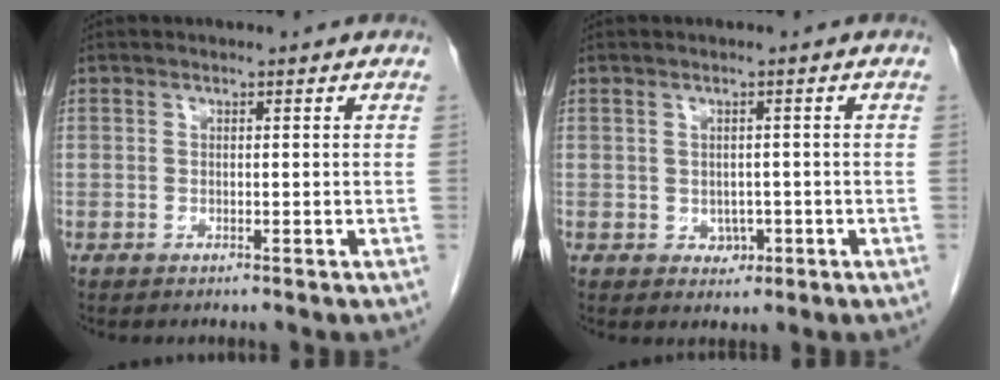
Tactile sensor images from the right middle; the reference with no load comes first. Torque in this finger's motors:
{"motor_torque": [0.10, -0.13, 0.03, 0.00]}